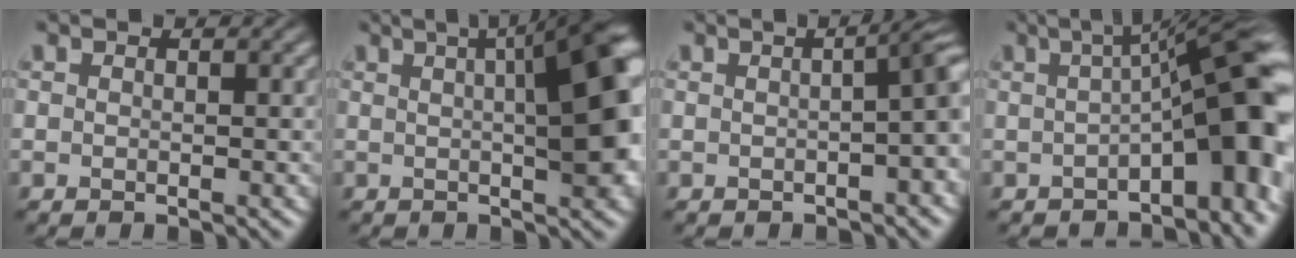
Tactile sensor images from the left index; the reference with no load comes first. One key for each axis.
{"total": 10.2, "fx": 2.2, "fy": 2.5, "fz": 9.7, "tx": -0.099, "ty": 0.024, "tz": 0.024}
{"total": 6.0, "fx": -0.1, "fy": 2.1, "fz": 5.6, "tx": -0.035, "ty": 0.015, "tz": 0.000}
{"total": 11.1, "fx": -0.9, "fy": 3.5, "fz": 10.5, "tx": -0.116, "ty": 0.014, "tz": -0.017}